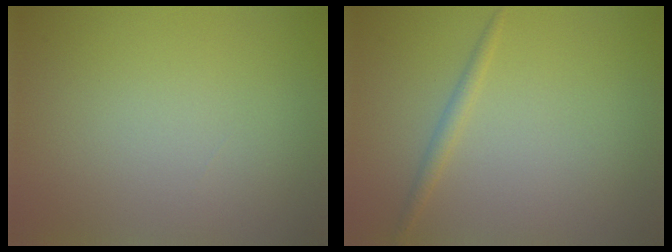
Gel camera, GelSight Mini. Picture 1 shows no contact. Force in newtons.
{"total": 1.2, "press": 1.2, "slide": 0.1}